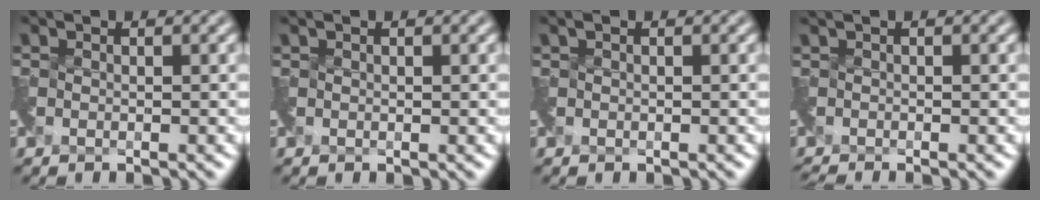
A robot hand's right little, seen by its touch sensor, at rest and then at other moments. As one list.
[{"total": 0.5, "force": [0.4, 0.2, 0.3], "torque": [-0.005, 0.004, 0.008]}, {"total": 0.0}, {"total": 1.6, "force": [-1.1, -0.1, 1.1], "torque": [-0.019, -0.011, -0.025]}]